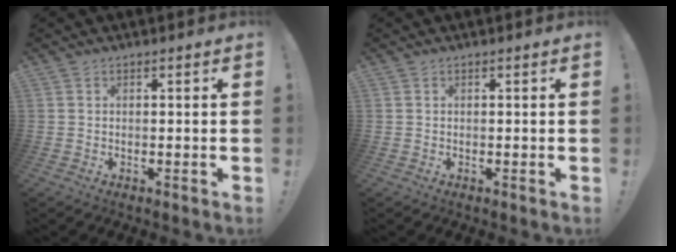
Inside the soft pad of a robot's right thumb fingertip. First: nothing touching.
{"total": 0.0}